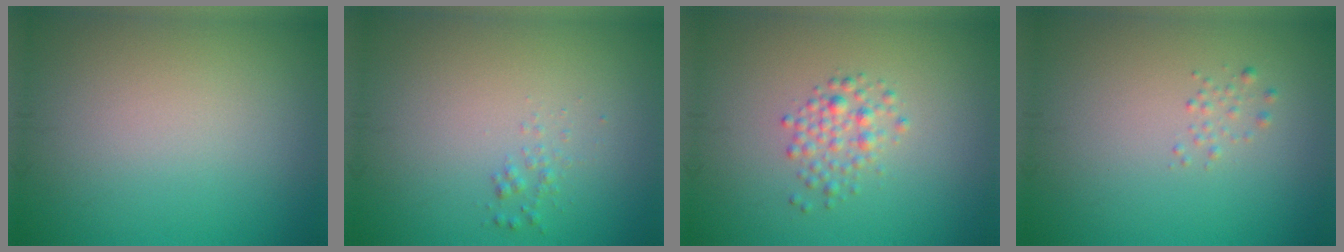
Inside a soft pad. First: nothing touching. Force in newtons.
{"total": 0.8, "press": 0.8, "slide": 0.0}
{"total": 2.0, "press": 2.0, "slide": 0.0}
{"total": 0.8, "press": 0.8, "slide": 0.0}